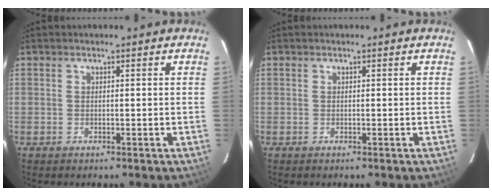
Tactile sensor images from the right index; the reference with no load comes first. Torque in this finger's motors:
{"motor_torque": [0.00, 0.00, 0.00, 0.00]}